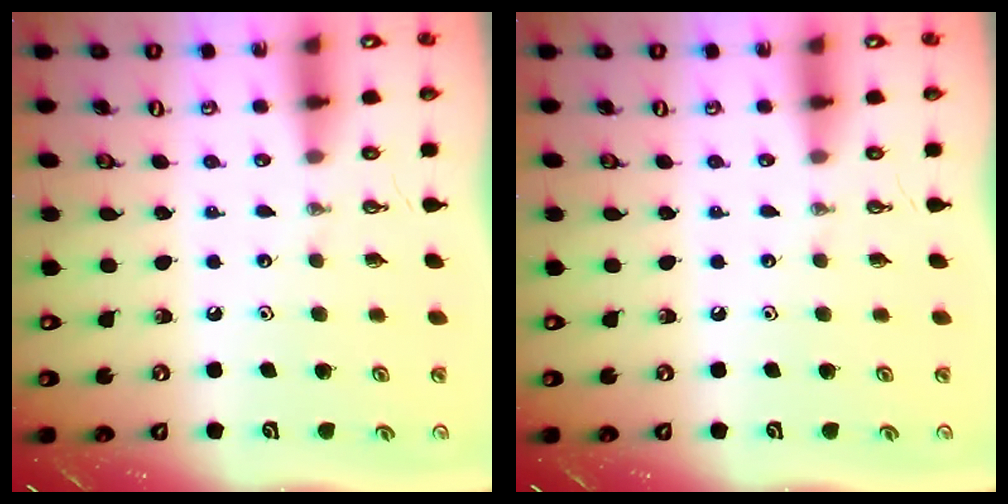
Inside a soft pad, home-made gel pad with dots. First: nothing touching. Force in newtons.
{"total": 0.0}